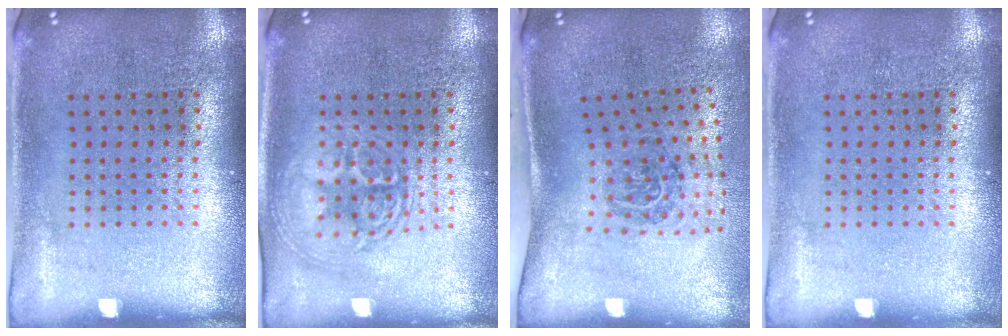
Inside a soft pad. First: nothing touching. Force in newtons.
{"total": 2.8, "press": 2.7, "slide": 0.3}
{"total": 2.0, "press": 1.2, "slide": 1.5}
{"total": 0.0}